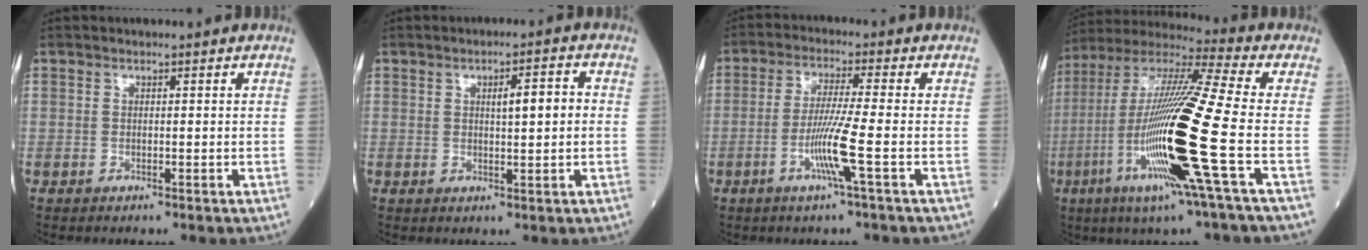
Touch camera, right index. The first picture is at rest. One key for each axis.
{"total": 4.1, "fx": 0.5, "fy": 0.8, "fz": 4.0, "tx": -0.064, "ty": 0.007, "tz": 0.008}
{"total": 7.0, "fx": -2.4, "fy": -1.2, "fz": 6.5, "tx": -0.127, "ty": -0.012, "tz": -0.050}
{"total": 22.0, "fx": -5.9, "fy": -0.4, "fz": 21.2, "tx": -0.445, "ty": -0.032, "tz": -0.126}